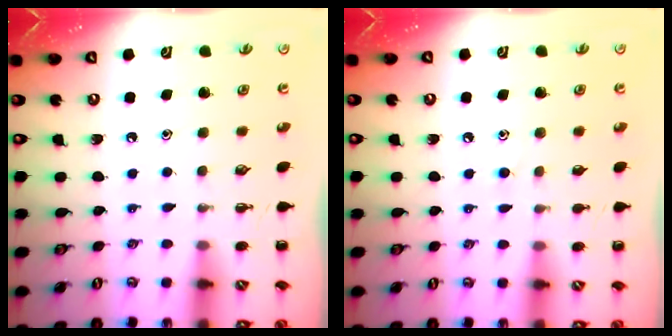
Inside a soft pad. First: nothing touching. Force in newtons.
{"total": 4.5, "press": 4.1, "slide": 1.9}